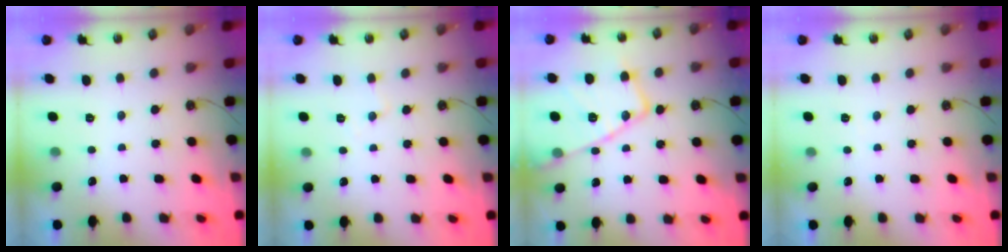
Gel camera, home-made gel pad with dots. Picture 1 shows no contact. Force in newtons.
{"total": 5.0, "press": 4.9, "slide": 0.7}
{"total": 20.1, "press": 20.0, "slide": 1.9}
{"total": 2.7, "press": 2.7, "slide": 0.5}